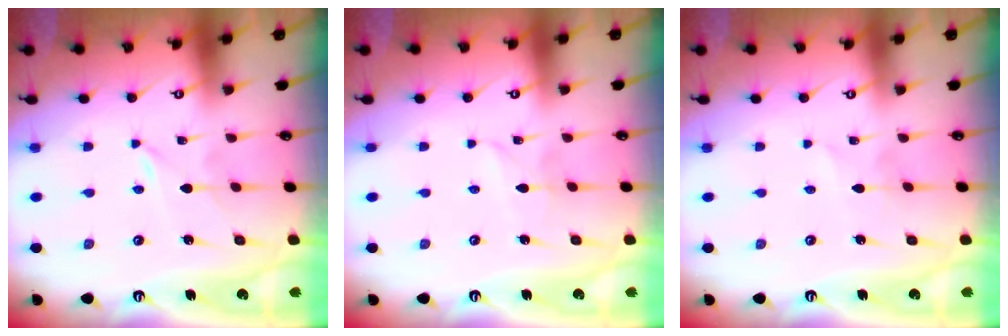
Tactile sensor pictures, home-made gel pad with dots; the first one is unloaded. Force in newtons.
{"total": 2.3, "press": 2.3, "slide": 0.0}
{"total": 1.8, "press": 1.8, "slide": 0.2}